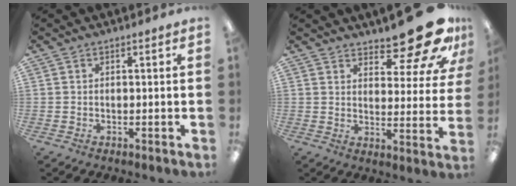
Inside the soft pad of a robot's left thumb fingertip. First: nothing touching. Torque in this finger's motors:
{"motor_torque": [0.37, 0.47, -0.03, -0.17, 0.06]}